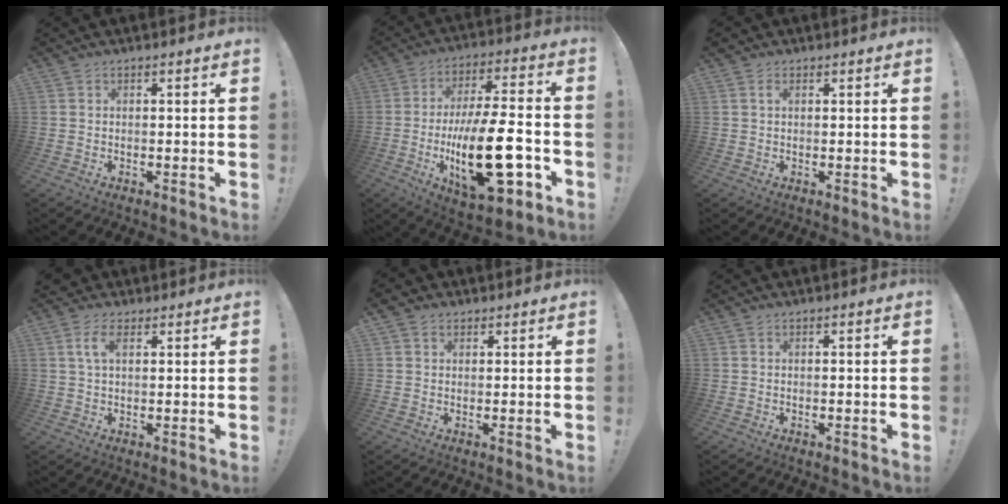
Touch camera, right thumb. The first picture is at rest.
{"total": 25.3, "force": [-5.9, 9.6, 22.7], "torque": [-0.385, 0.023, -0.089]}
{"total": 1.3, "force": [0.7, 0.7, 0.8], "torque": [-0.010, -0.001, 0.011]}
{"total": 5.8, "force": [2.6, 3.1, 4.1], "torque": [-0.084, -0.001, 0.047]}
{"total": 2.7, "force": [1.5, 2.1, 0.8], "torque": [-0.011, -0.002, 0.029]}
{"total": 0.0}